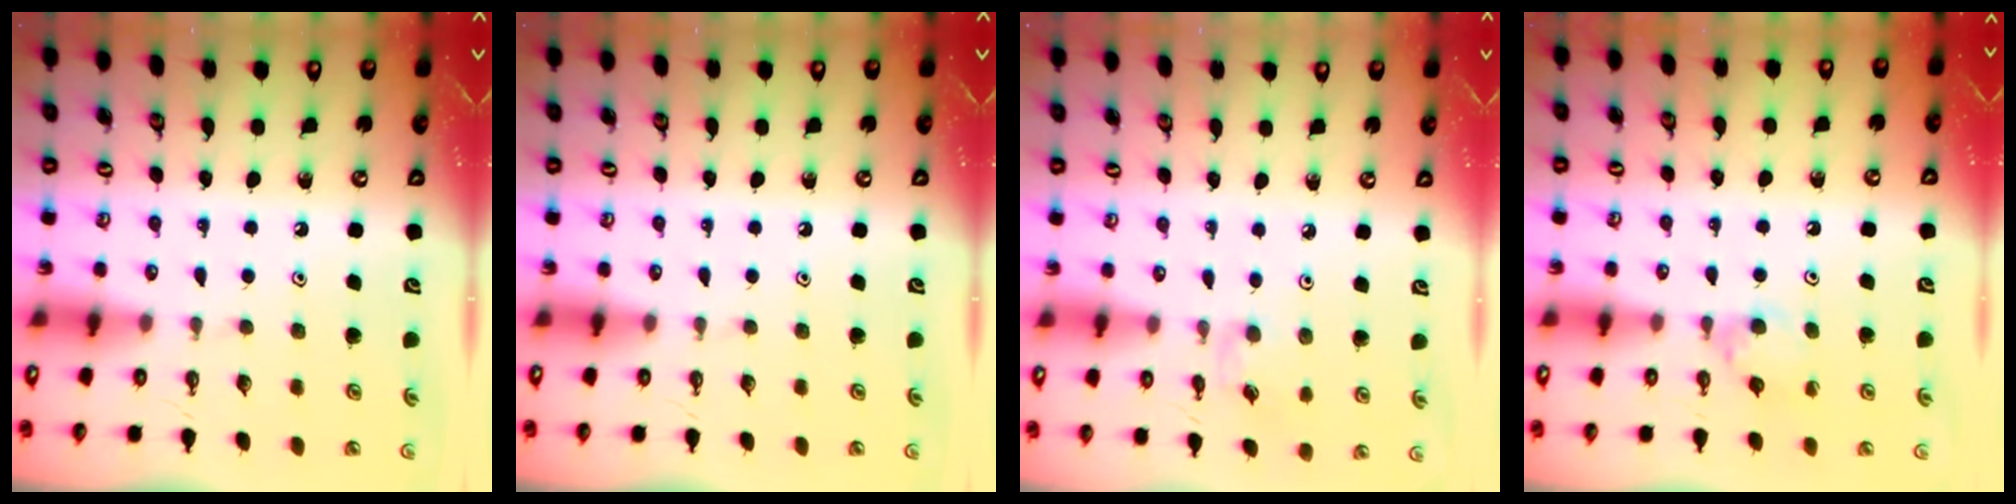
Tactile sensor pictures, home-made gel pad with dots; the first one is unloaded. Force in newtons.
{"total": 0.0}
{"total": 2.9, "press": 2.8, "slide": 0.5}
{"total": 6.1, "press": 6.0, "slide": 0.9}